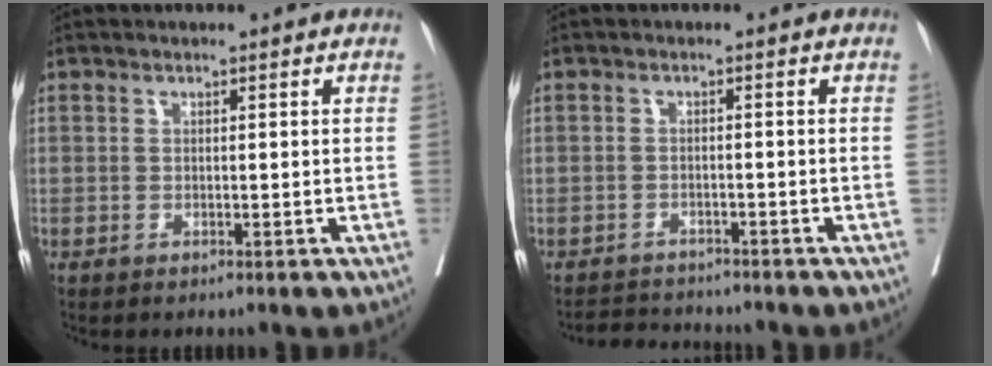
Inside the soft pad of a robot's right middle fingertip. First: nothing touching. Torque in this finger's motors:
{"motor_torque": [-0.02, -0.31, -0.13, -0.11]}